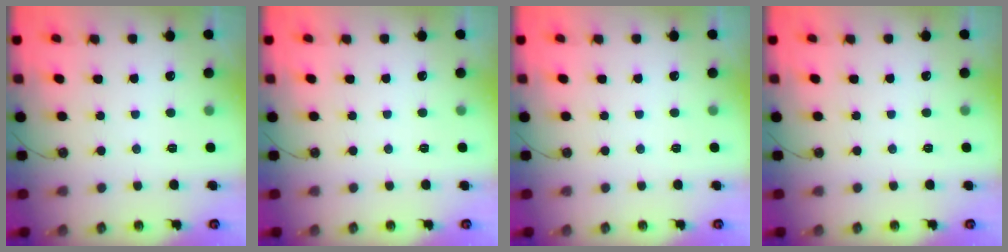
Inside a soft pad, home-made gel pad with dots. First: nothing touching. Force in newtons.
{"total": 0.0}
{"total": 0.0}
{"total": 0.0}